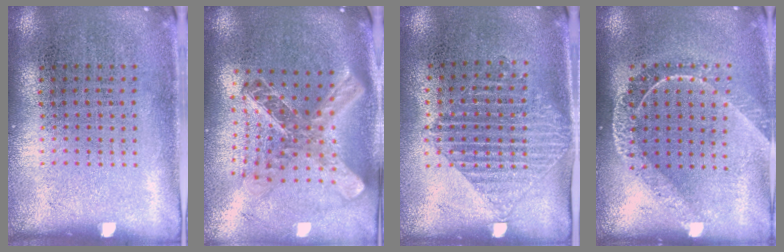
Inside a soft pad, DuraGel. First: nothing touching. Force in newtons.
{"total": 2.6, "press": 1.9, "slide": 1.7}
{"total": 1.2, "press": 1.1, "slide": 0.6}
{"total": 1.8, "press": 1.4, "slide": 1.0}